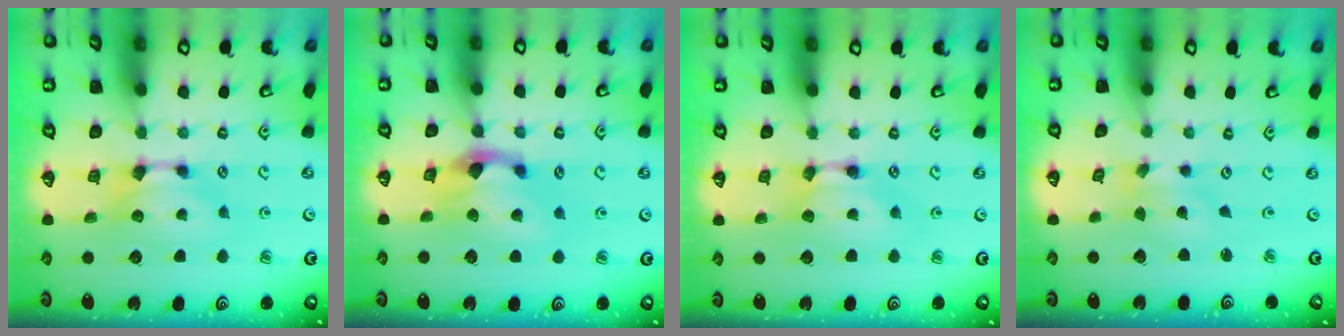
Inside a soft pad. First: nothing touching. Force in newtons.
{"total": 2.8, "press": 2.2, "slide": 1.7}
{"total": 1.7, "press": 1.7, "slide": 0.1}
{"total": 1.6, "press": 1.2, "slide": 1.1}